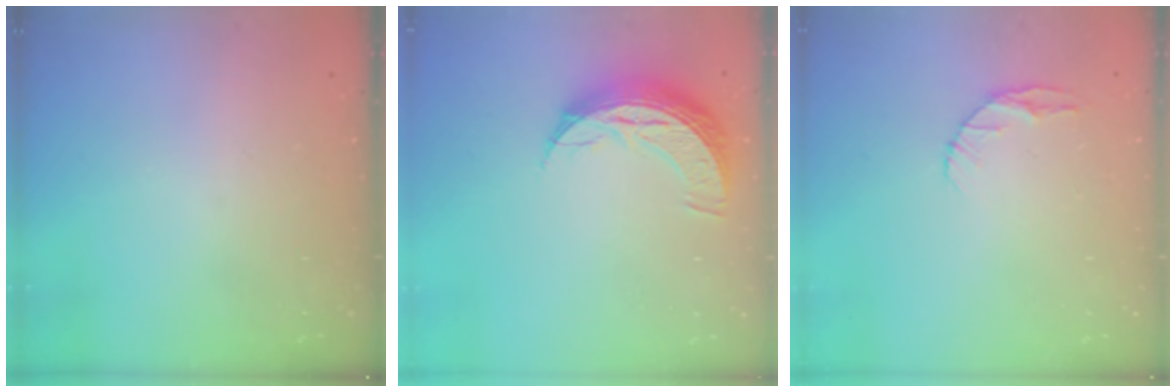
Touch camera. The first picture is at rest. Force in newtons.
{"total": 10.1, "press": 10.1, "slide": 0.7}
{"total": 5.8, "press": 5.7, "slide": 0.8}